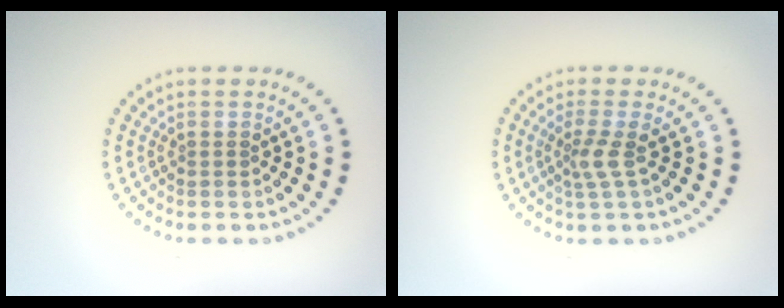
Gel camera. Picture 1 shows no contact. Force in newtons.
{"total": 2.0, "press": 1.3, "slide": 1.5}